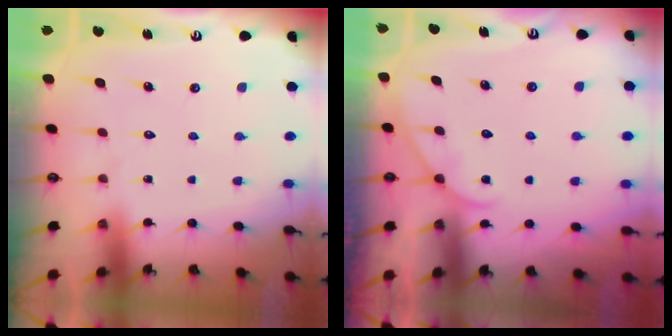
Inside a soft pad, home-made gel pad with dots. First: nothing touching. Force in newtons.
{"total": 4.0, "press": 4.0, "slide": 0.3}